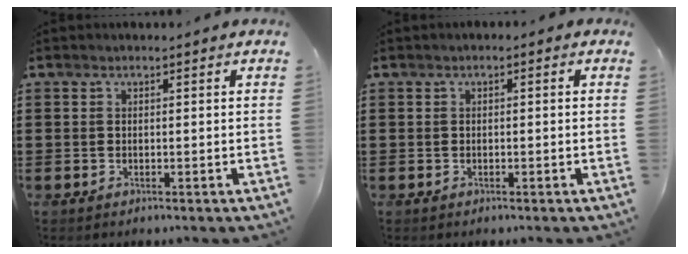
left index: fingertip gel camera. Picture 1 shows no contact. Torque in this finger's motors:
{"motor_torque": [2.14, 0.00, 0.31, 0.01]}